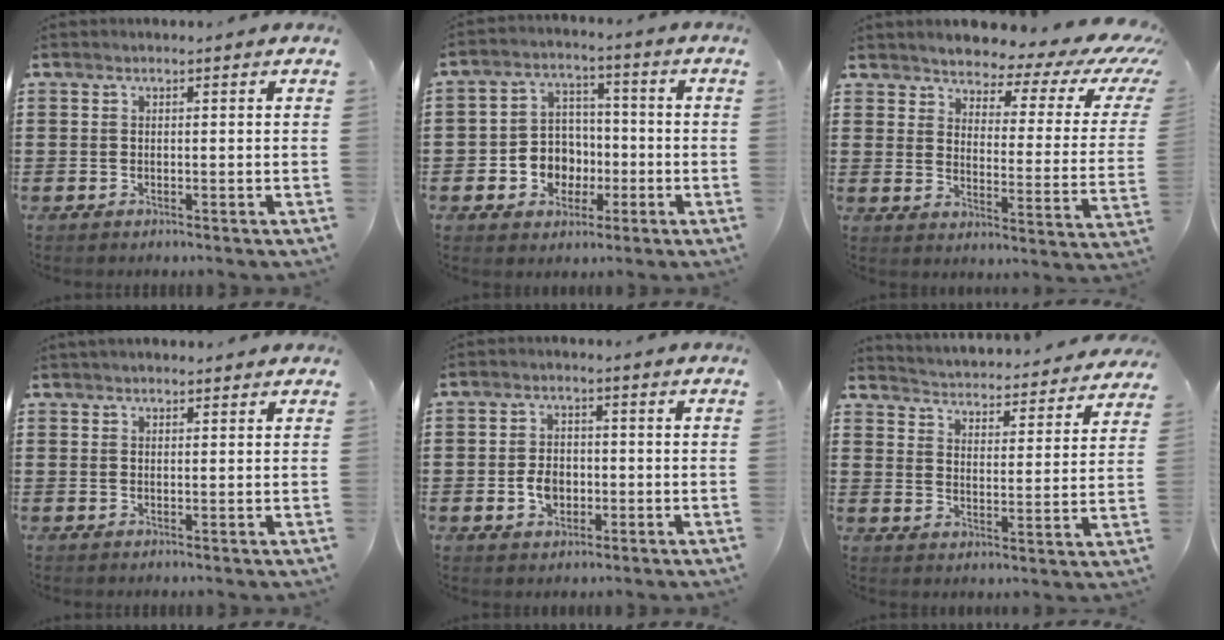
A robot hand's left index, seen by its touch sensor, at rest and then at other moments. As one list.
[{"total": 6.2, "force": [-1.5, 5.7, 1.8], "torque": [-0.051, 0.019, -0.025]}, {"total": 4.0, "force": [3.5, 1.2, 1.7], "torque": [-0.048, -0.030, 0.052]}, {"total": 1.5, "force": [1.4, 0.4, 0.4], "torque": [-0.009, 0.003, 0.026]}, {"total": 3.9, "force": [-0.9, 2.8, 2.5], "torque": [-0.042, 0.000, -0.019]}, {"total": 3.4, "force": [3.4, -0.3, -0.3], "torque": [-0.020, -0.037, 0.052]}]